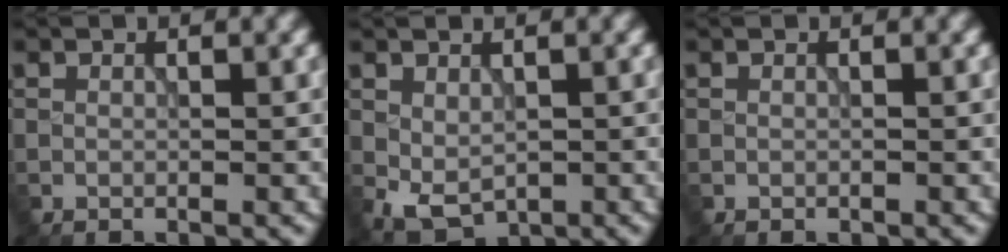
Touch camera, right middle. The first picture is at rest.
{"total": 3.3, "force": [-0.3, 2.2, 2.5], "torque": [-0.047, -0.013, 0.001]}
{"total": 0.0}